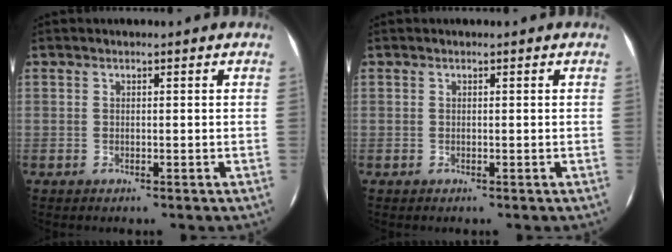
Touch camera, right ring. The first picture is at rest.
{"total": 0.0}